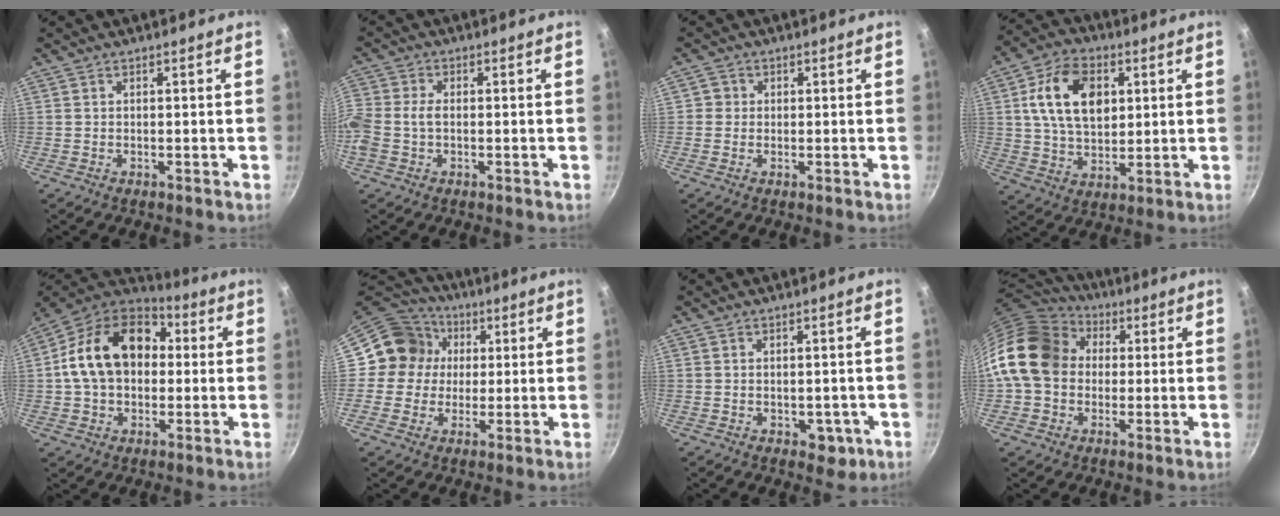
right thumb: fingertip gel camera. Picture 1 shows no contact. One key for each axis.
{"total": 5.3, "fx": -1.0, "fy": 3.8, "fz": 3.7, "tx": -0.089, "ty": 0.010, "tz": -0.032}
{"total": 2.1, "fx": 0.0, "fy": 2.1, "fz": 0.4, "tx": 0.007, "ty": 0.004, "tz": -0.005}
{"total": 14.4, "fx": 3.7, "fy": 9.5, "fz": 10.2, "tx": -0.156, "ty": -0.001, "tz": 0.062}
{"total": 20.1, "fx": 2.2, "fy": 14.5, "fz": 13.7, "tx": -0.215, "ty": 0.041, "tz": 0.023}
{"total": 11.8, "fx": 1.5, "fy": 11.2, "fz": 3.5, "tx": -0.023, "ty": 0.021, "tz": 0.002}
{"total": 4.1, "fx": -1.2, "fy": 2.8, "fz": 2.8, "tx": -0.018, "ty": 0.006, "tz": -0.009}
{"total": 18.2, "fx": 1.8, "fy": 14.6, "fz": 10.7, "tx": -0.179, "ty": 0.040, "tz": 0.019}